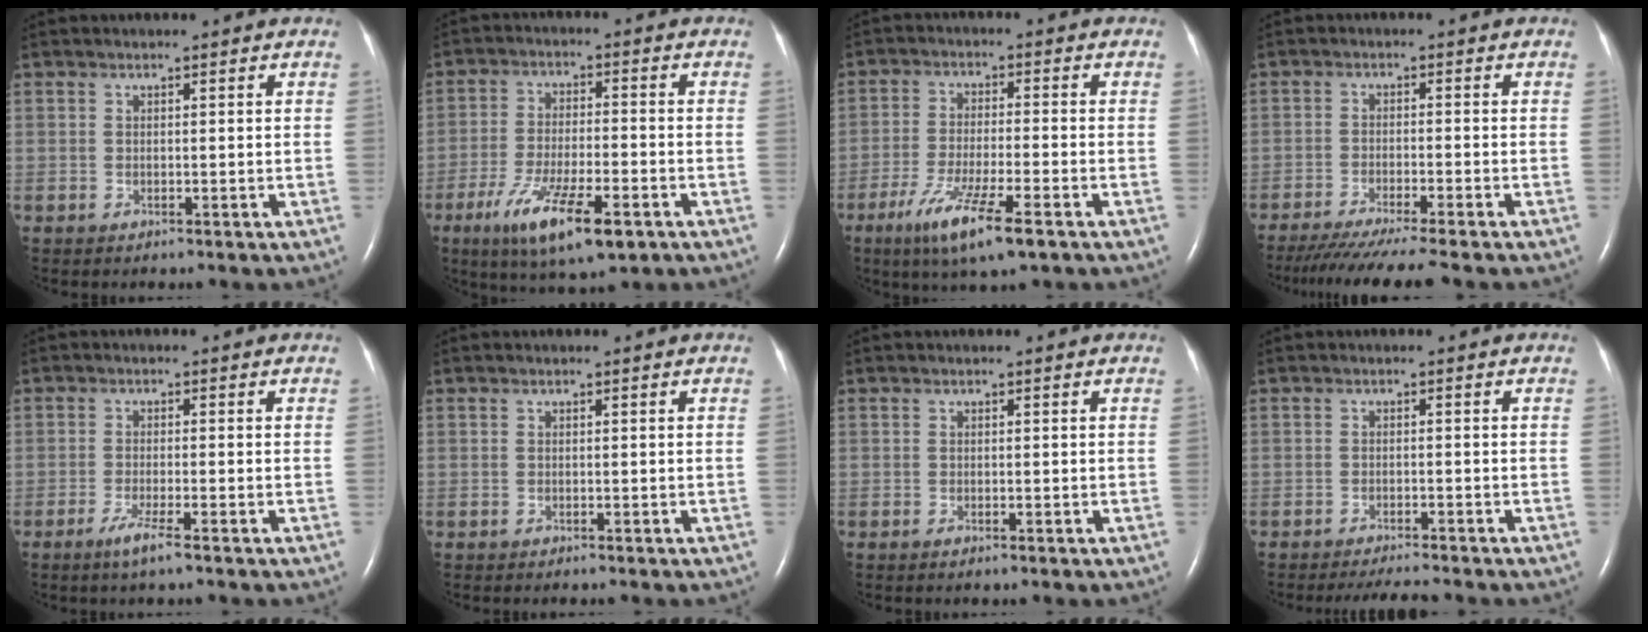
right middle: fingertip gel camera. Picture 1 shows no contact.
{"total": 12.0, "force": [-6.3, 2.6, 9.9], "torque": [-0.185, -0.025, -0.099]}
{"total": 9.8, "force": [-5.6, 0.7, 8.0], "torque": [-0.158, -0.025, -0.094]}
{"total": 11.1, "force": [-9.6, -1.1, 5.6], "torque": [-0.066, -0.036, -0.147]}
{"total": 3.2, "force": [-2.0, -0.2, 2.5], "torque": [-0.056, -0.010, -0.039]}
{"total": 0.0}
{"total": 0.5, "force": [-0.3, 0.0, 0.4], "torque": [-0.011, -0.002, -0.002]}
{"total": 4.6, "force": [-4.3, 0.0, 1.7], "torque": [-0.028, -0.015, -0.066]}